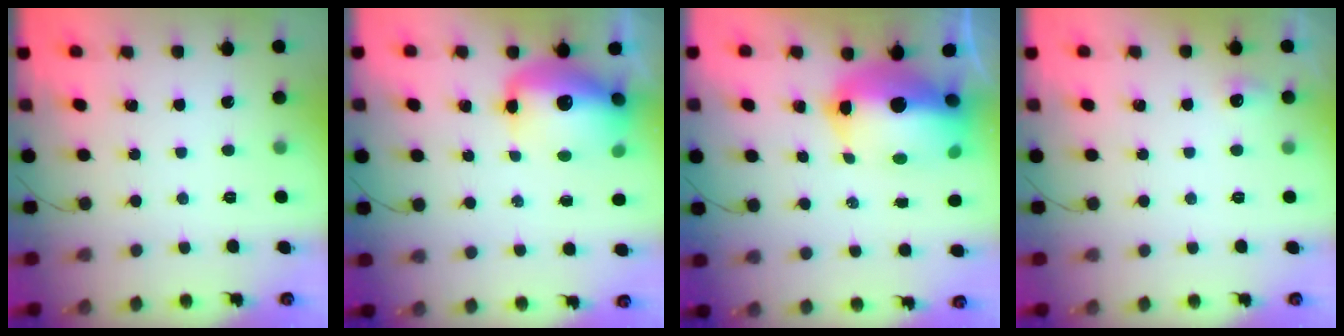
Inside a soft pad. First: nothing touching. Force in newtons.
{"total": 15.5, "press": 15.1, "slide": 3.6}
{"total": 18.8, "press": 16.6, "slide": 8.7}
{"total": 5.7, "press": 3.7, "slide": 4.4}